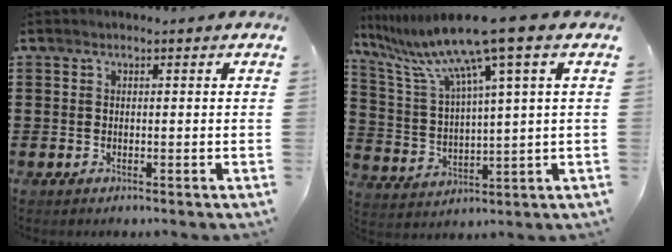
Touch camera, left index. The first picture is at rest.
{"total": 11.7, "force": [7.9, -0.3, 8.6], "torque": [-0.198, -0.034, 0.127]}